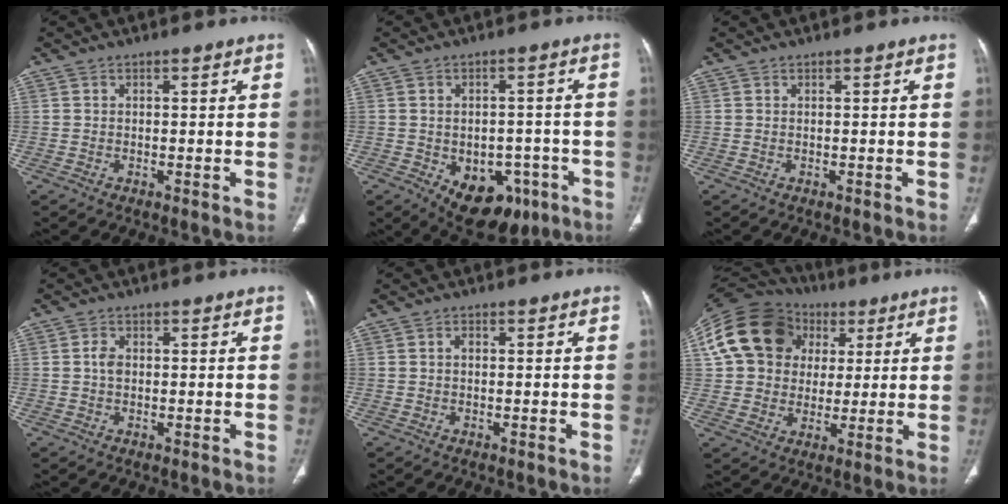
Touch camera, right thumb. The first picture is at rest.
{"total": 13.4, "force": [-6.1, 8.7, 8.1], "torque": [-0.083, 0.025, -0.069]}
{"total": 0.0}
{"total": 2.1, "force": [0.1, 1.5, 1.4], "torque": [-0.025, 0.004, -0.002]}
{"total": 1.0, "force": [0.0, 0.7, 0.7], "torque": [-0.010, 0.002, -0.003]}
{"total": 19.2, "force": [5.1, 15.9, 9.4], "torque": [-0.162, 0.029, 0.088]}